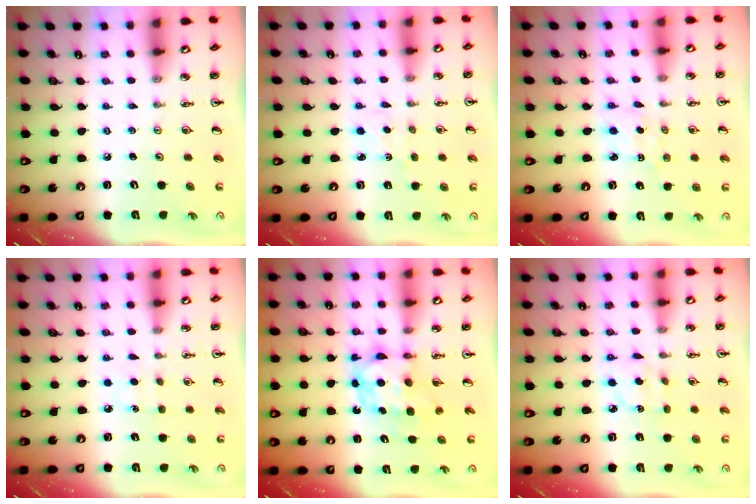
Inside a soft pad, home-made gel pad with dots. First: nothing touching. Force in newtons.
{"total": 2.3, "press": 2.2, "slide": 0.3}
{"total": 2.2, "press": 2.1, "slide": 0.5}
{"total": 5.0, "press": 5.0, "slide": 0.4}
{"total": 7.7, "press": 7.7, "slide": 0.6}
{"total": 4.2, "press": 4.2, "slide": 0.3}